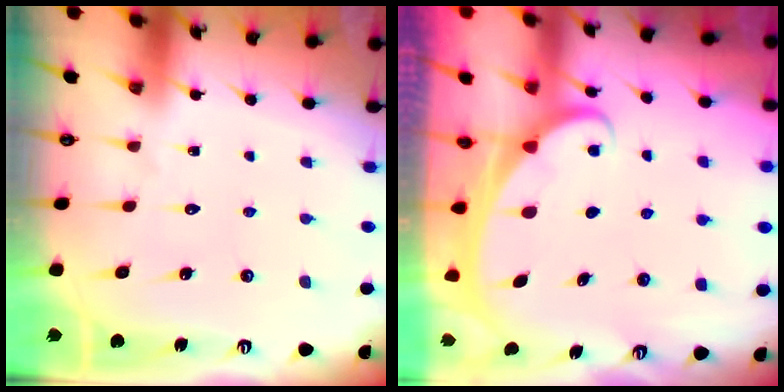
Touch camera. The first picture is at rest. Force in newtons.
{"total": 2.0, "press": 2.0, "slide": 0.1}